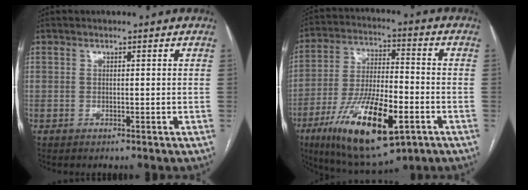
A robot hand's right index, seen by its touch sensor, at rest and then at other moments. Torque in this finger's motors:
{"motor_torque": [1.05, -0.86, 0.93, 0.21]}